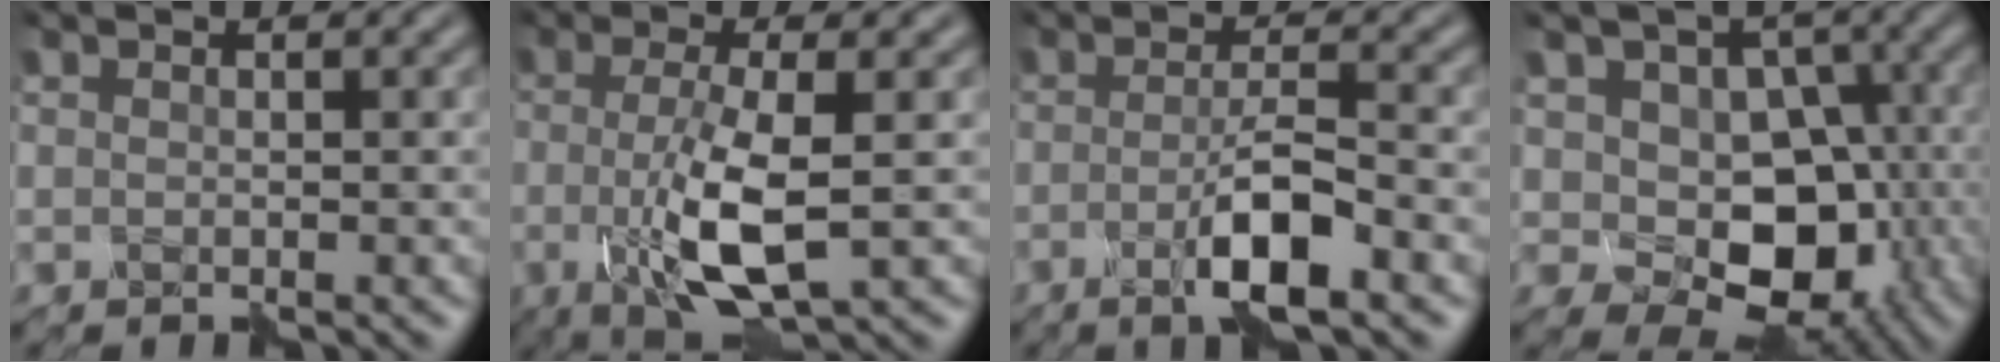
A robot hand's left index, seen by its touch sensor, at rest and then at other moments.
{"total": 6.2, "force": [-1.2, 1.6, 5.9], "torque": [-0.111, -0.009, -0.023]}
{"total": 4.5, "force": [-2.0, 0.7, 4.0], "torque": [-0.066, 0.000, -0.040]}
{"total": 6.9, "force": [-1.9, 5.3, 4.0], "torque": [-0.047, -0.005, -0.039]}